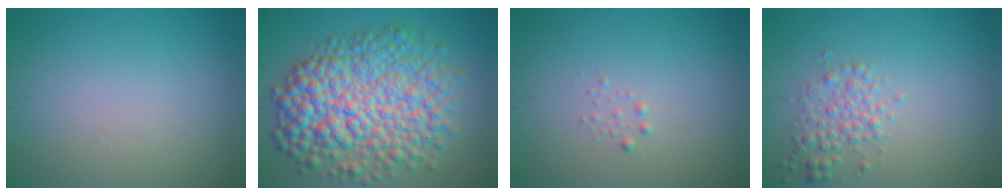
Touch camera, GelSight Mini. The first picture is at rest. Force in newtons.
{"total": 11.0, "press": 11.0, "slide": 0.1}
{"total": 0.6, "press": 0.6, "slide": 0.0}
{"total": 2.4, "press": 2.4, "slide": 0.0}